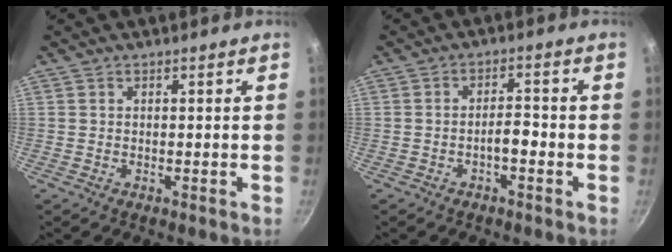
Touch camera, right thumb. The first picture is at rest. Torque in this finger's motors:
{"motor_torque": [0.18, -0.19, 0.25, -0.01, 0.01]}